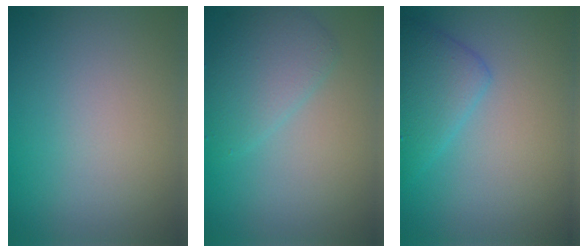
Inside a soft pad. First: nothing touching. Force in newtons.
{"total": 3.0, "press": 3.0, "slide": 0.2}
{"total": 3.2, "press": 3.2, "slide": 0.1}